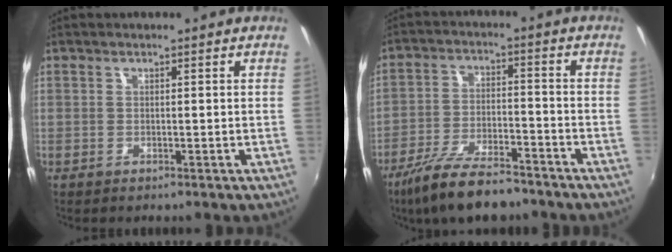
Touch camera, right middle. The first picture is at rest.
{"total": 13.1, "force": [-10.4, 3.5, 7.2], "torque": [-0.157, -0.023, -0.182]}